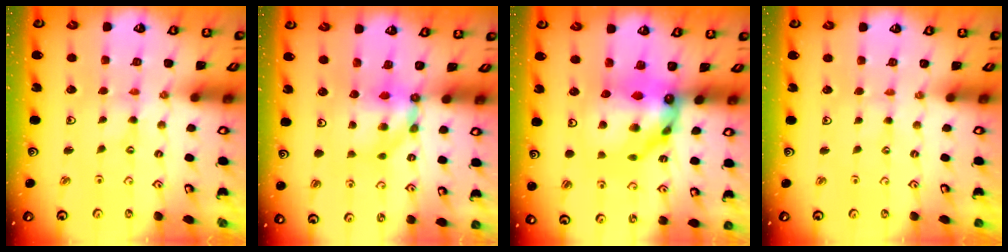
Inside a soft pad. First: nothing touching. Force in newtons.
{"total": 6.3, "press": 6.3, "slide": 0.4}
{"total": 14.1, "press": 14.0, "slide": 1.6}
{"total": 0.0}